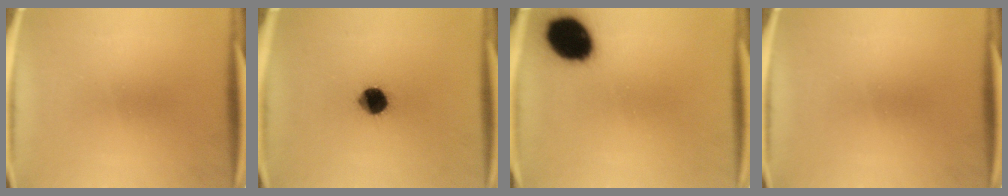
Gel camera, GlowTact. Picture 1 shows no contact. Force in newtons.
{"total": 8.5}
{"total": 14.6}
{"total": 0.0}